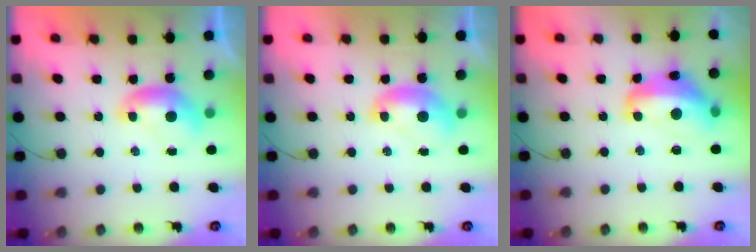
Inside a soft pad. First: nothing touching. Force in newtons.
{"total": 1.7, "press": 1.7, "slide": 0.1}
{"total": 8.5, "press": 8.4, "slide": 1.3}